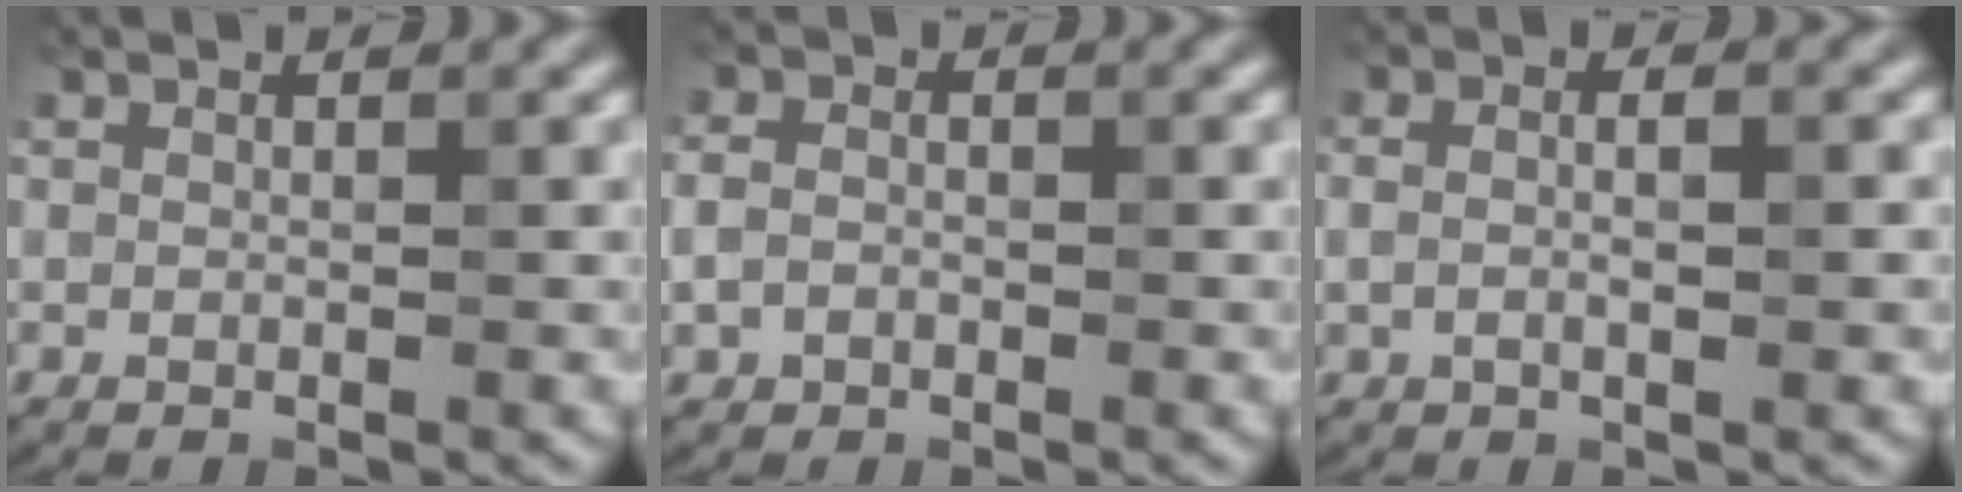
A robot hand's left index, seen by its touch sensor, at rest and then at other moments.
{"total": 1.7, "force": [-0.6, 1.3, 0.9], "torque": [-0.021, -0.001, -0.016]}
{"total": 3.3, "force": [0.2, 1.3, 3.0], "torque": [-0.046, 0.002, -0.007]}